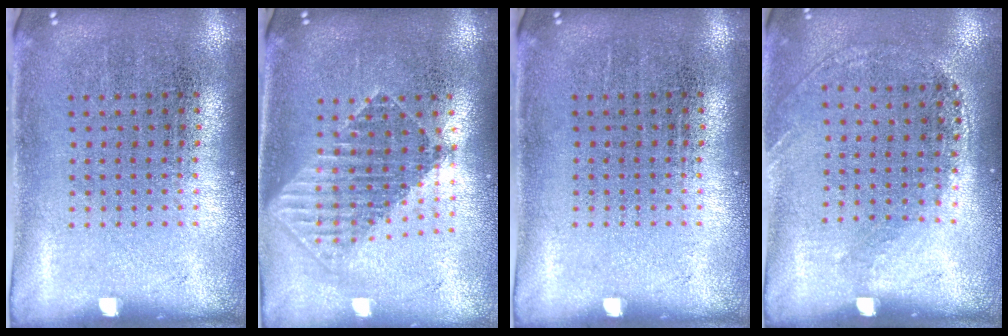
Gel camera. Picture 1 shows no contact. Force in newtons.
{"total": 1.7, "press": 1.4, "slide": 1.1}
{"total": 0.0}
{"total": 1.2, "press": 0.9, "slide": 0.9}